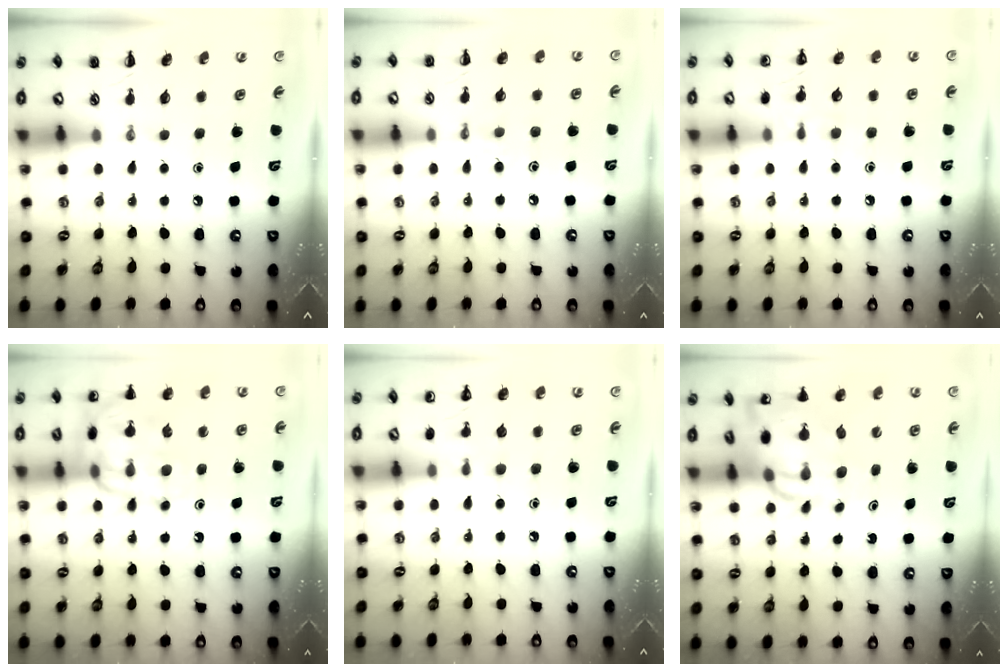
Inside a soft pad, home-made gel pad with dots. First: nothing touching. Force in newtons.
{"total": 4.9, "press": 4.7, "slide": 1.4}
{"total": 7.7, "press": 7.5, "slide": 1.9}
{"total": 17.3, "press": 17.1, "slide": 2.4}
{"total": 6.1, "press": 5.7, "slide": 2.0}
{"total": 11.6, "press": 11.1, "slide": 3.2}